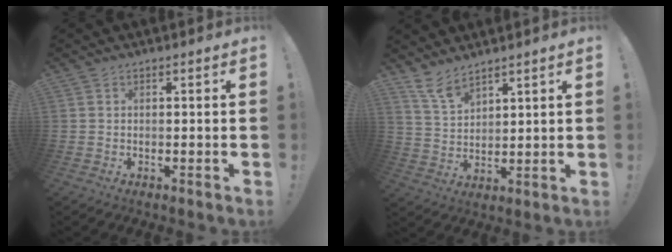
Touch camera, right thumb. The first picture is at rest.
{"total": 7.6, "force": [6.4, 2.2, 3.5], "torque": [-0.068, -0.038, 0.121]}